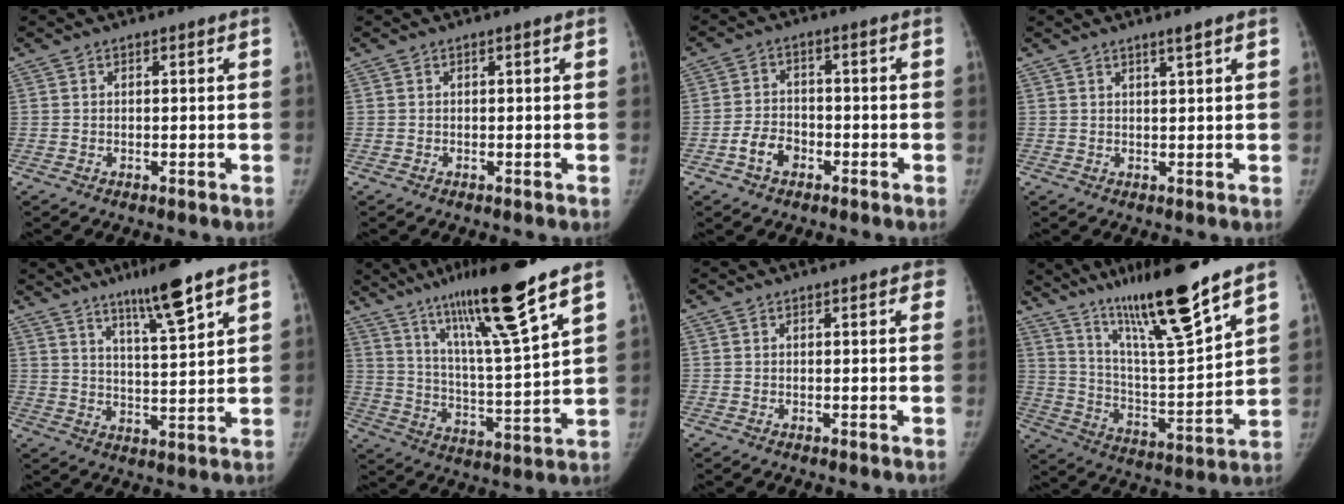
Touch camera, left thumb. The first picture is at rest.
{"total": 0.0}
{"total": 5.1, "force": [-2.5, 3.6, 2.5], "torque": [-0.035, 0.025, -0.046]}
{"total": 1.6, "force": [1.2, -0.2, 1.1], "torque": [-0.016, -0.011, 0.024]}
{"total": 9.9, "force": [6.7, 0.7, 7.1], "torque": [-0.113, -0.041, 0.116]}
{"total": 19.3, "force": [13.0, 0.8, 14.1], "torque": [-0.227, -0.061, 0.226]}
{"total": 2.2, "force": [1.3, 0.8, 1.5], "torque": [-0.003, 0.003, 0.009]}
{"total": 20.0, "force": [14.8, 1.6, 13.5], "torque": [-0.206, -0.077, 0.263]}